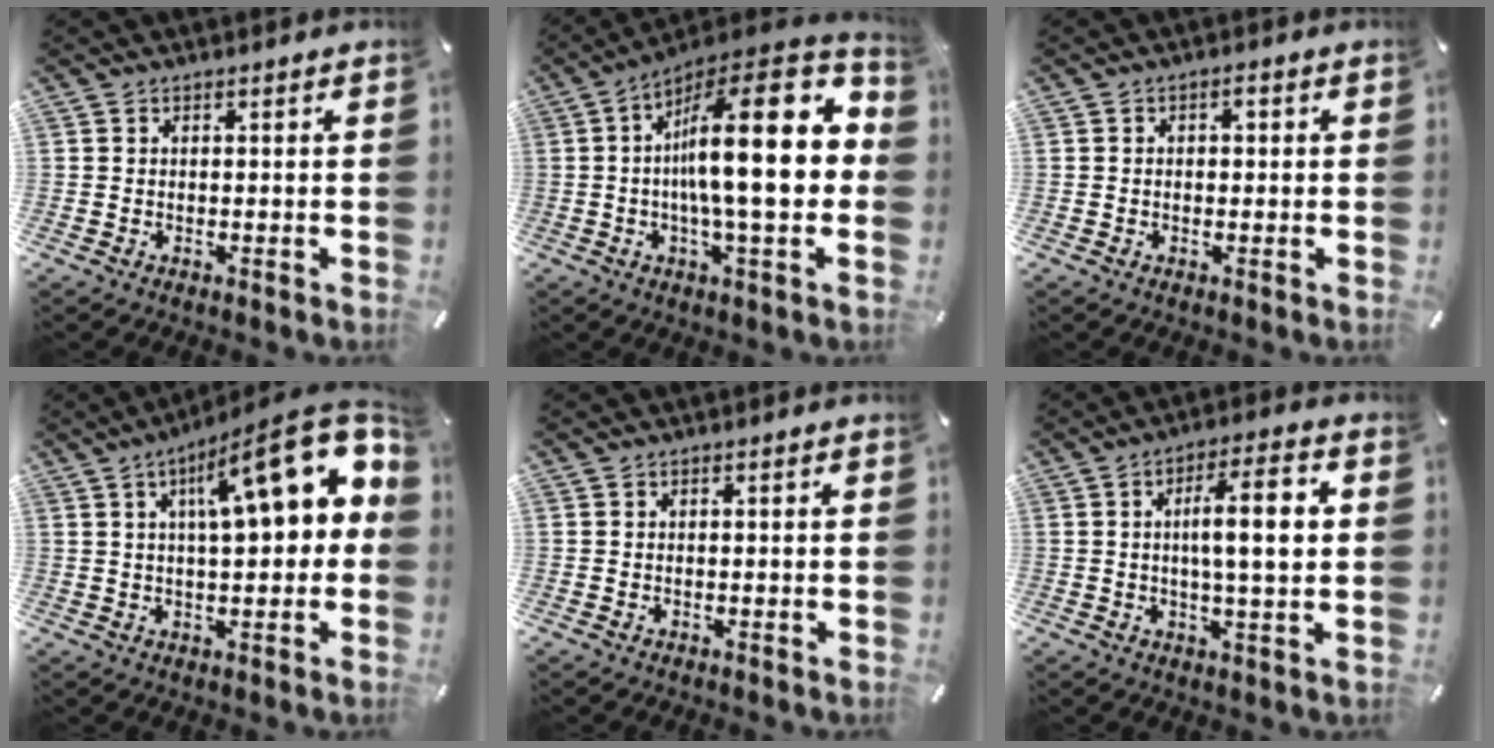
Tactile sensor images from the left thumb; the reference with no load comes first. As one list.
[{"total": 21.6, "force": [1.1, 6.2, 20.7], "torque": [-0.311, -0.025, 0.010]}, {"total": 1.6, "force": [0.1, 1.2, 1.1], "torque": [-0.016, 0.005, -0.003]}, {"total": 18.2, "force": [6.8, 5.6, 15.9], "torque": [-0.224, -0.040, 0.102]}, {"total": 0.0}, {"total": 11.6, "force": [1.7, 2.6, 11.2], "torque": [-0.180, 0.004, 0.019]}]